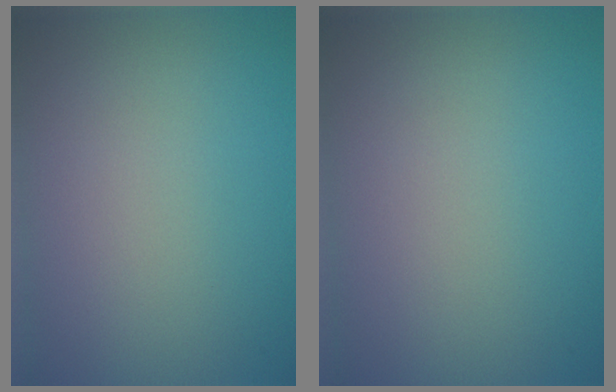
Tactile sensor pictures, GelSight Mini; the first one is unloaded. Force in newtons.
{"total": 0.0}